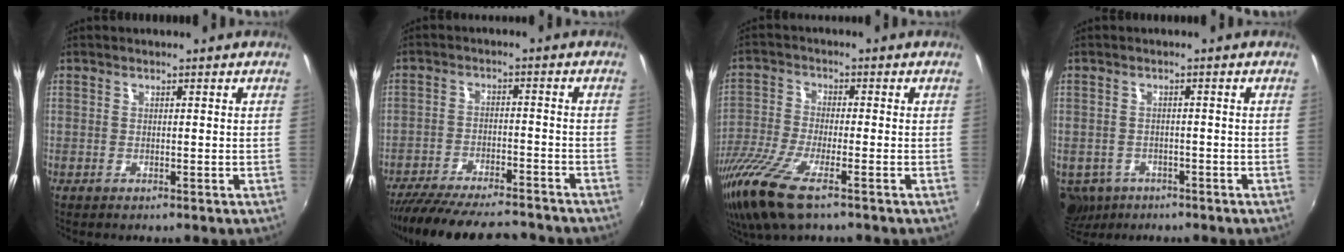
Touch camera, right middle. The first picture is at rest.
{"total": 18.6, "force": [-16.3, 3.9, 8.1], "torque": [-0.165, -0.029, -0.246]}
{"total": 13.2, "force": [-8.6, 2.9, 9.6], "torque": [-0.219, -0.049, -0.172]}
{"total": 9.0, "force": [-4.9, 6.6, 3.8], "torque": [-0.105, -0.025, -0.071]}